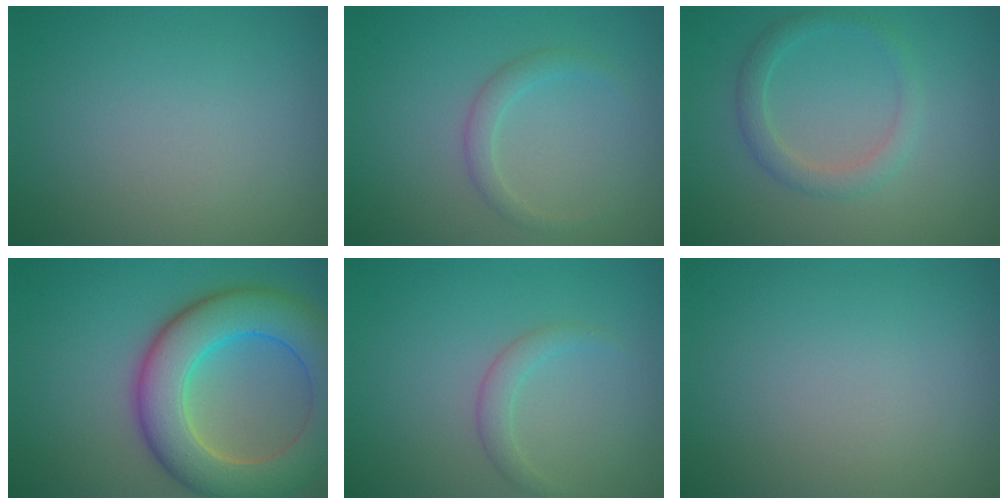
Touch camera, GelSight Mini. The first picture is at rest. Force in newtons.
{"total": 1.6, "press": 1.6, "slide": 0.1}
{"total": 2.2, "press": 2.2, "slide": 0.1}
{"total": 9.8, "press": 9.8, "slide": 0.4}
{"total": 1.6, "press": 1.6, "slide": 0.0}
{"total": 0.0}